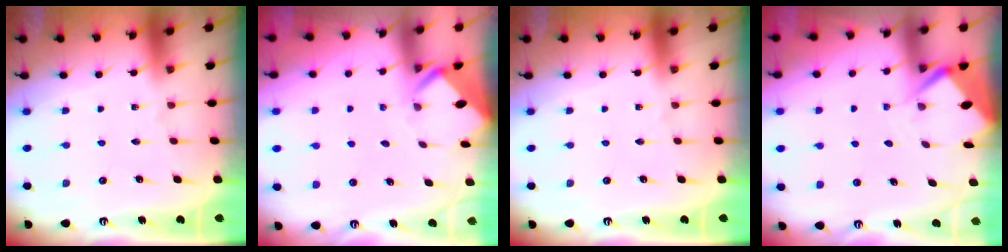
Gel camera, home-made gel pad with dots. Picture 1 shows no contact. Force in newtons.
{"total": 3.0, "press": 3.0, "slide": 0.1}
{"total": 0.0}
{"total": 3.7, "press": 3.7, "slide": 0.4}